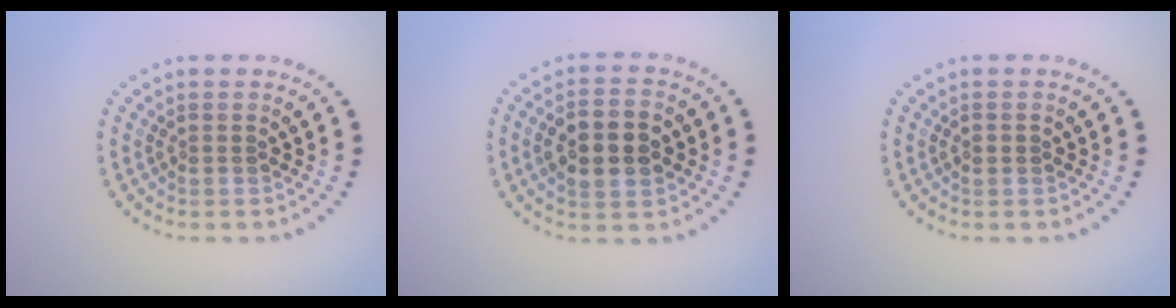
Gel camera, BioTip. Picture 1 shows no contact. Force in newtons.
{"total": 5.5, "press": 5.4, "slide": 0.3}
{"total": 0.8, "press": 0.8, "slide": 0.1}